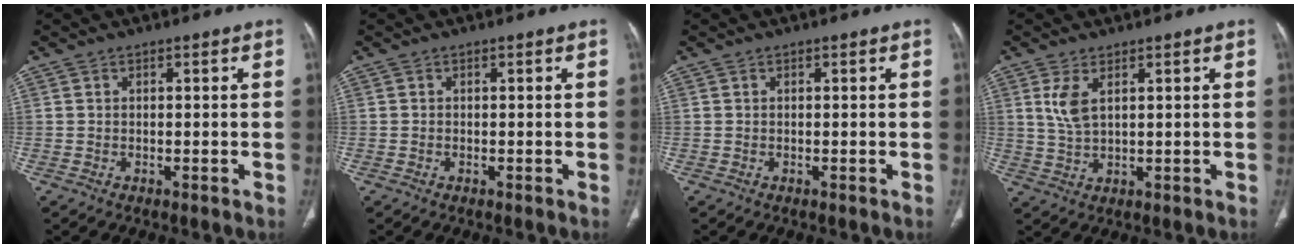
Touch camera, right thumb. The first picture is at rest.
{"total": 0.0}
{"total": 0.0}
{"total": 4.4, "force": [1.8, 1.8, 3.6], "torque": [-0.082, -0.007, 0.047]}